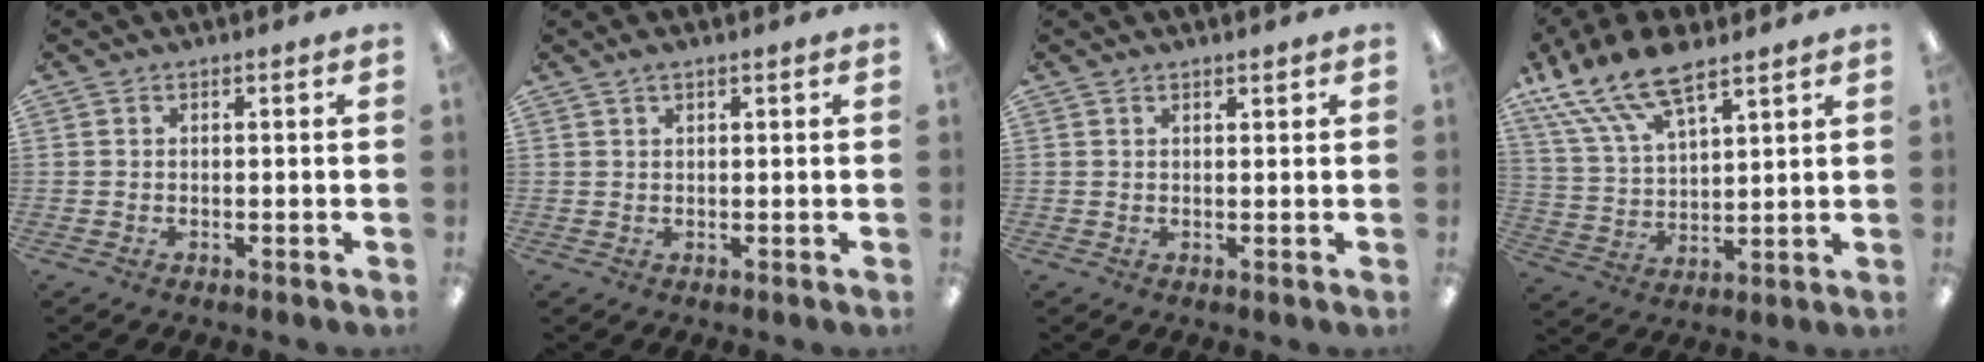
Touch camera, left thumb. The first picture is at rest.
{"total": 1.4, "force": [0.9, 0.4, 1.0], "torque": [-0.020, 0.002, 0.016]}
{"total": 1.0, "force": [1.0, 0.3, 0.2], "torque": [-0.005, 0.000, 0.018]}
{"total": 16.3, "force": [11.4, 6.7, 9.6], "torque": [-0.208, -0.044, 0.207]}